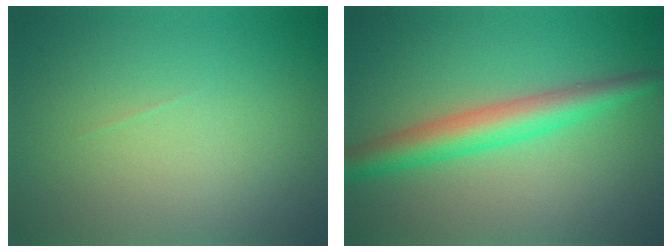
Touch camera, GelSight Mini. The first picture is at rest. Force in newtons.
{"total": 4.2, "press": 4.2, "slide": 0.1}